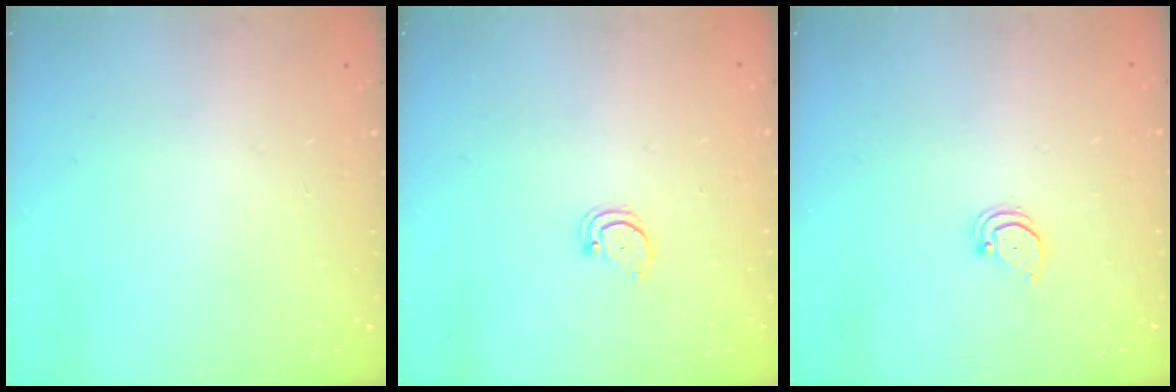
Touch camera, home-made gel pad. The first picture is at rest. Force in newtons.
{"total": 2.5, "press": 2.5, "slide": 0.3}
{"total": 1.4, "press": 1.3, "slide": 0.1}